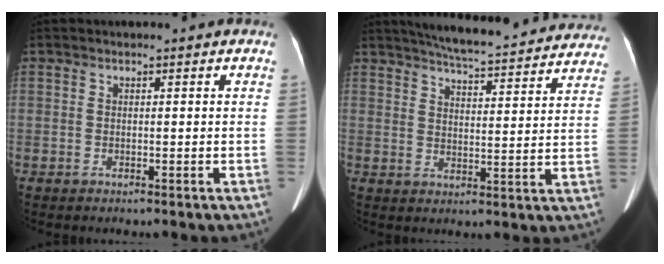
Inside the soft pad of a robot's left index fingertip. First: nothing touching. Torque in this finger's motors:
{"motor_torque": [0.20, -1.29, -0.01, 0.01]}